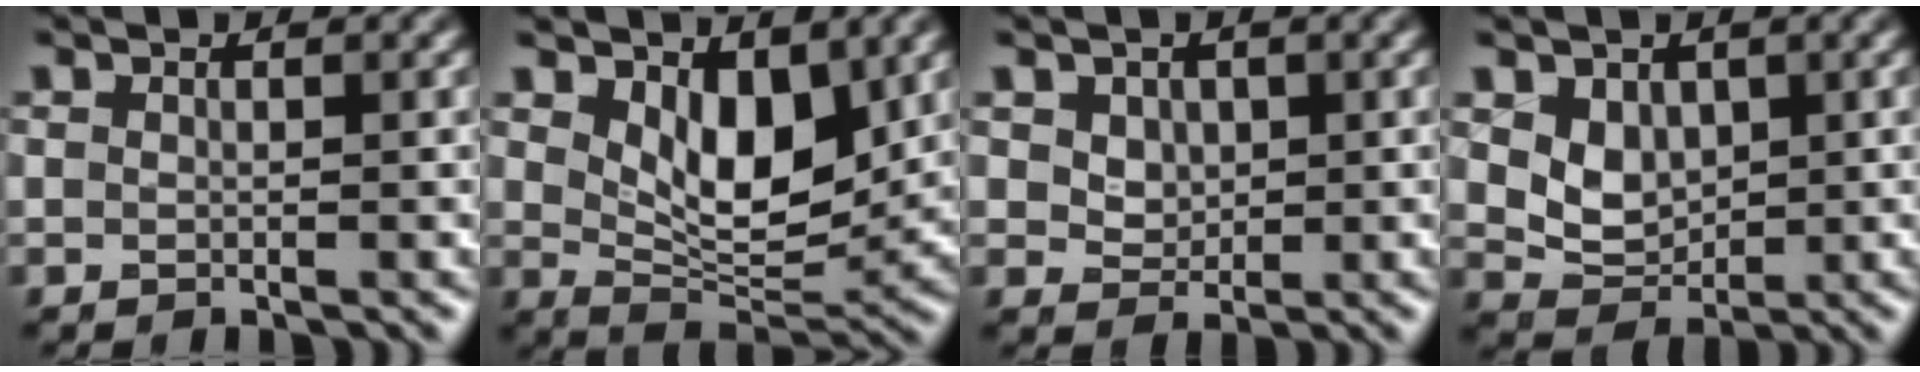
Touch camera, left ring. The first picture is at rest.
{"total": 5.8, "force": [2.3, 3.1, 4.3], "torque": [-0.076, -0.018, 0.040]}
{"total": 2.8, "force": [1.2, 2.2, 1.3], "torque": [-0.043, 0.000, 0.038]}
{"total": 3.0, "force": [1.0, 2.3, 1.5], "torque": [-0.034, -0.010, 0.020]}